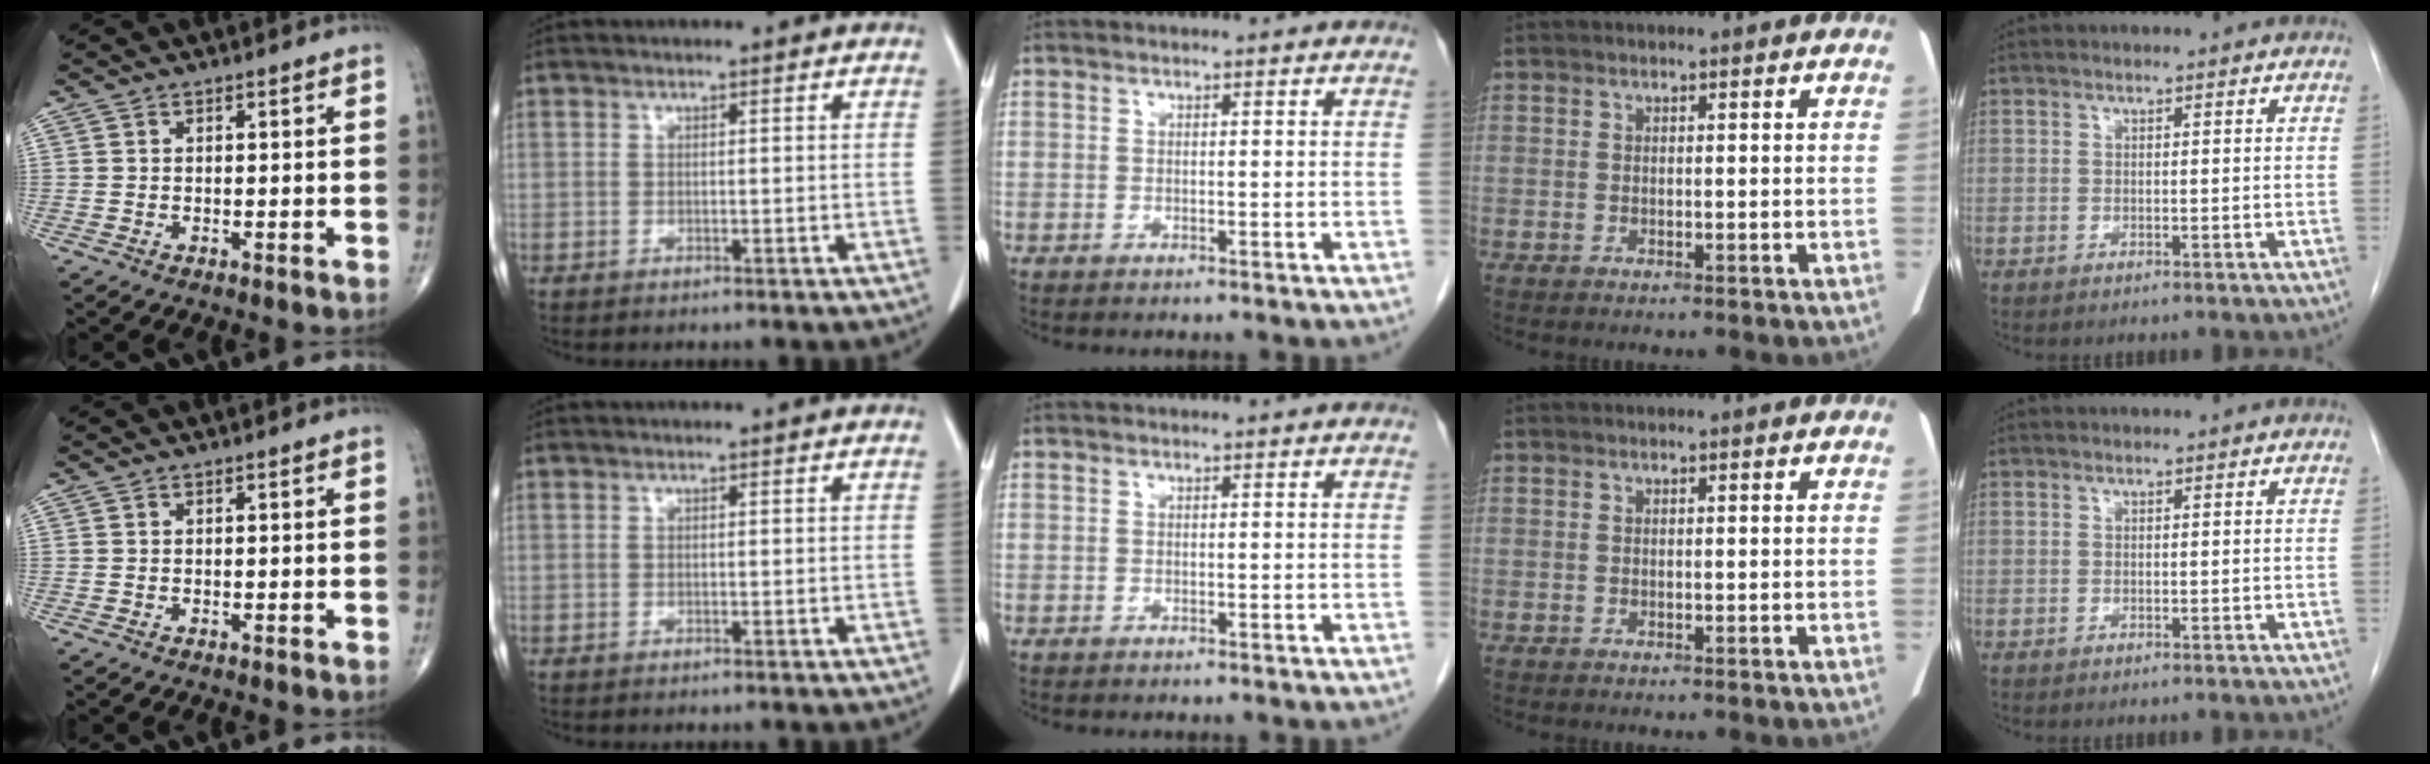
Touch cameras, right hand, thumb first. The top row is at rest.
{}